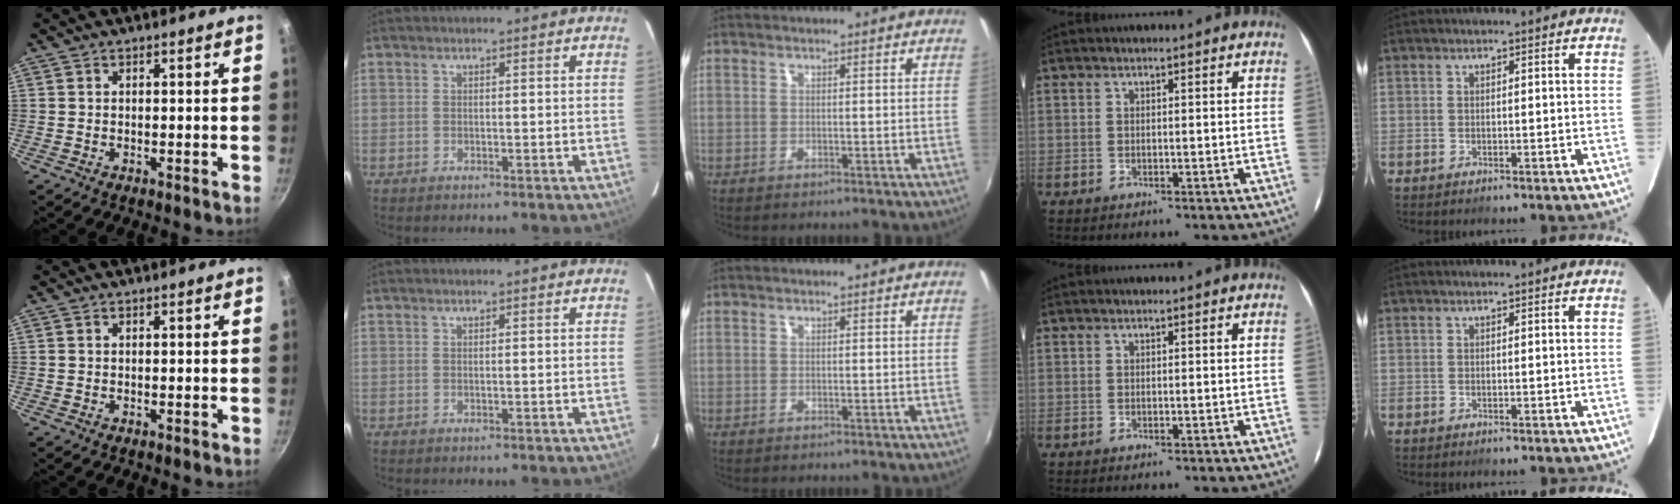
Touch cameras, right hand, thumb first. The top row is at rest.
{}